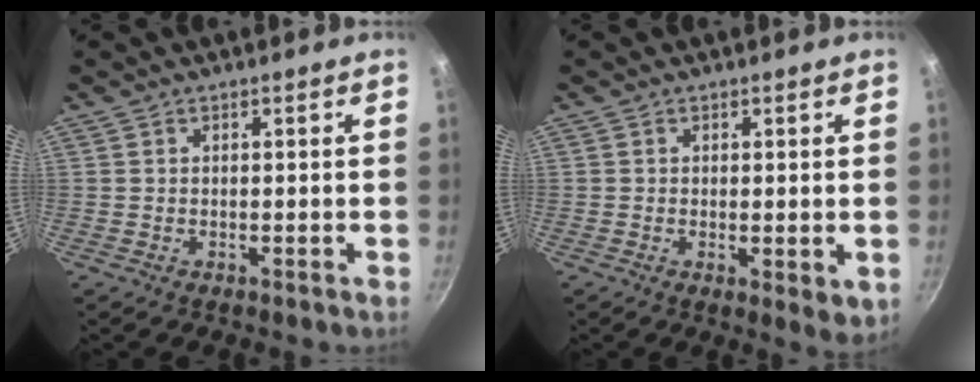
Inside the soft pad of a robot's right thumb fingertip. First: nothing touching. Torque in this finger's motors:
{"motor_torque": [0.15, 0.37, -0.07, 0.07, 0.00]}